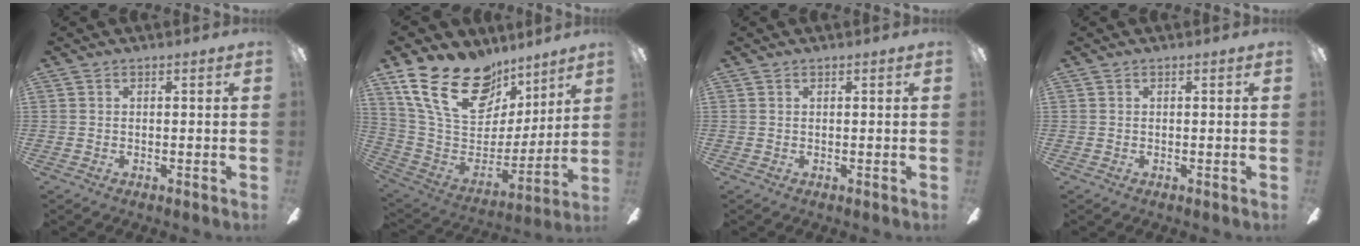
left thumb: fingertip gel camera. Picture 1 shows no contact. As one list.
[{"total": 25.2, "force": [14.9, 14.7, 14.0], "torque": [-0.243, -0.082, 0.280]}, {"total": 0.0}, {"total": 0.0}]